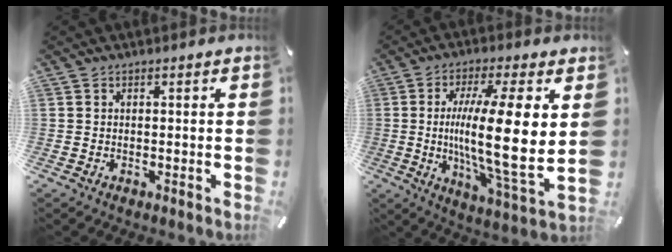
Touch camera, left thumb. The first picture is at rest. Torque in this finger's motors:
{"motor_torque": [0.20, 2.04, 2.63, -0.13, 0.33]}